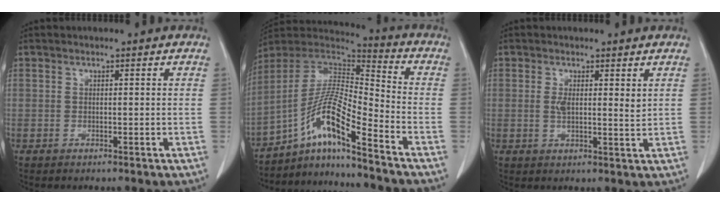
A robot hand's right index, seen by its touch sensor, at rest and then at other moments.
{"total": 12.9, "force": [-8.3, 0.4, 9.9], "torque": [-0.185, 0.014, -0.151]}
{"total": 3.6, "force": [1.1, 1.0, 3.2], "torque": [-0.053, -0.008, 0.018]}